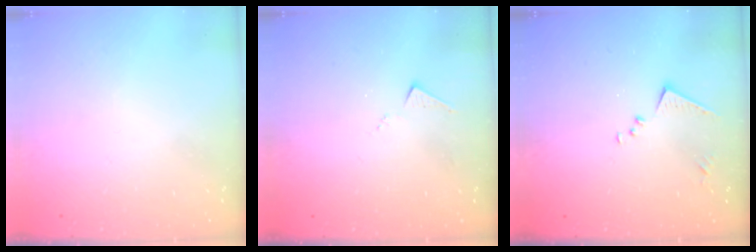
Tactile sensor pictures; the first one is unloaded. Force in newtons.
{"total": 6.8, "press": 6.7, "slide": 0.4}
{"total": 8.7, "press": 8.7, "slide": 0.5}